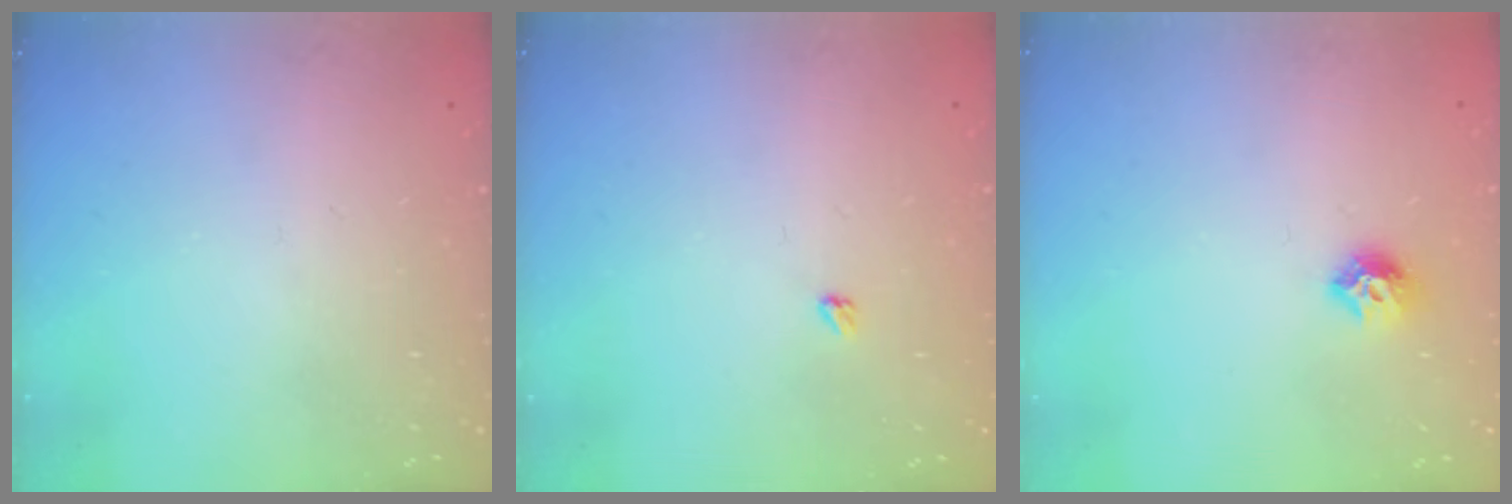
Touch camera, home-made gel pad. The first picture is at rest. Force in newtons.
{"total": 2.4, "press": 2.4, "slide": 0.4}
{"total": 8.2, "press": 8.2, "slide": 0.3}